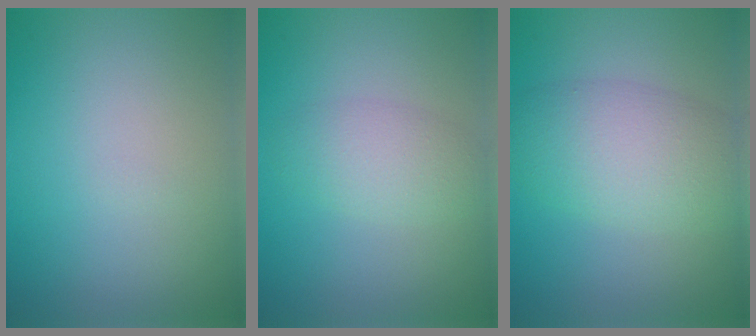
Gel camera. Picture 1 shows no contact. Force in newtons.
{"total": 2.7, "press": 2.7, "slide": 0.1}
{"total": 5.8, "press": 5.8, "slide": 0.6}